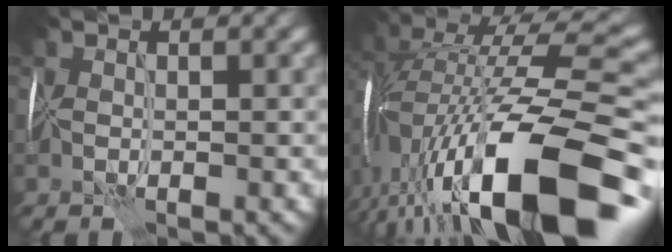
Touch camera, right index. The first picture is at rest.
{"total": 15.2, "force": [-5.7, 5.5, 13.0], "torque": [-0.216, 0.013, -0.094]}